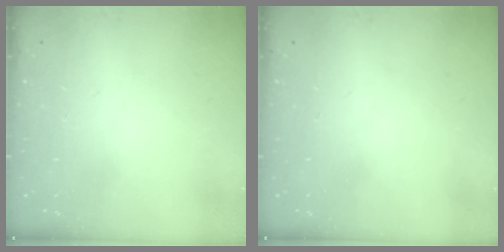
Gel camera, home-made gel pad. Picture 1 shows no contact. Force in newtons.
{"total": 0.0}